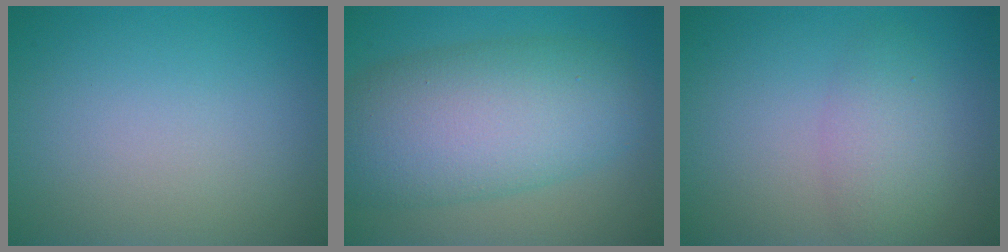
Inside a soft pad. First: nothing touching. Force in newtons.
{"total": 10.0, "press": 10.0, "slide": 0.4}
{"total": 2.8, "press": 2.8, "slide": 0.1}